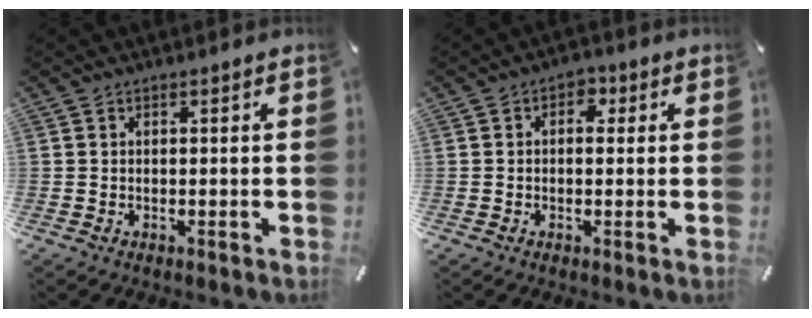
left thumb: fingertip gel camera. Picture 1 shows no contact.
{"total": 3.3, "force": [0.2, 2.4, 2.2], "torque": [-0.021, 0.002, -0.005]}